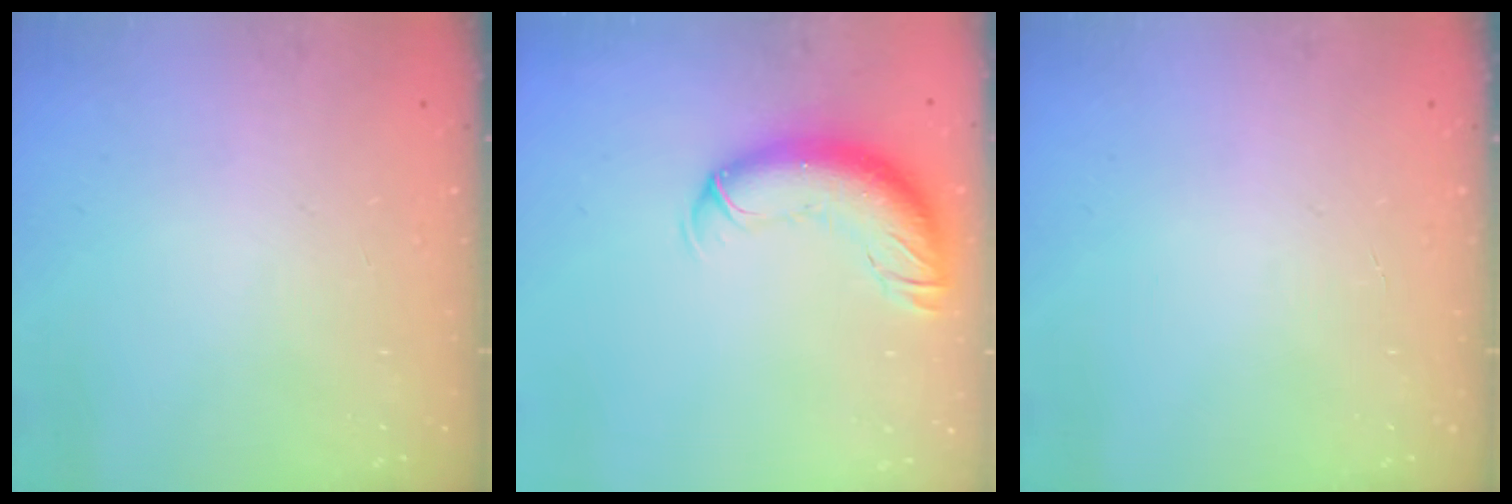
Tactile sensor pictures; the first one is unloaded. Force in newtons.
{"total": 13.1, "press": 12.8, "slide": 2.9}
{"total": 0.0}